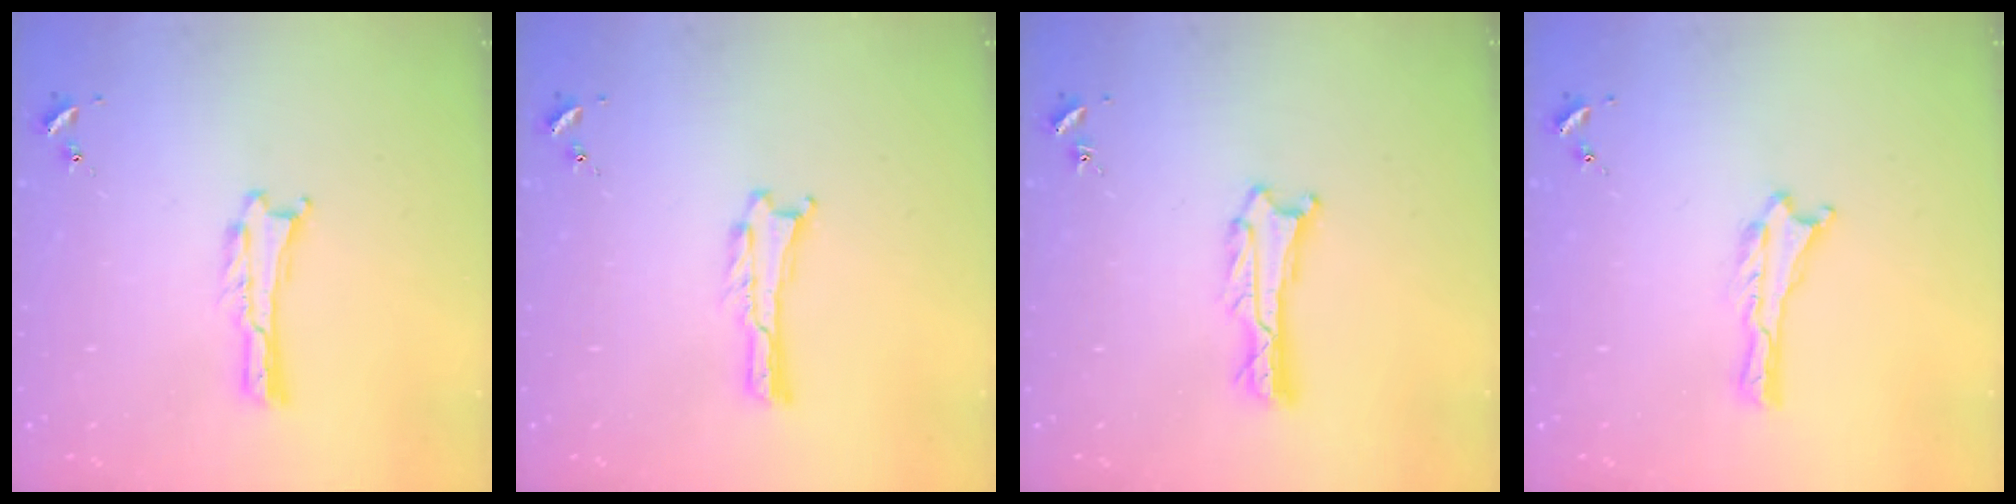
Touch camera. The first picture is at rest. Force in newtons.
{"total": 0.0}
{"total": 0.9, "press": 0.9, "slide": 0.1}
{"total": 0.0}